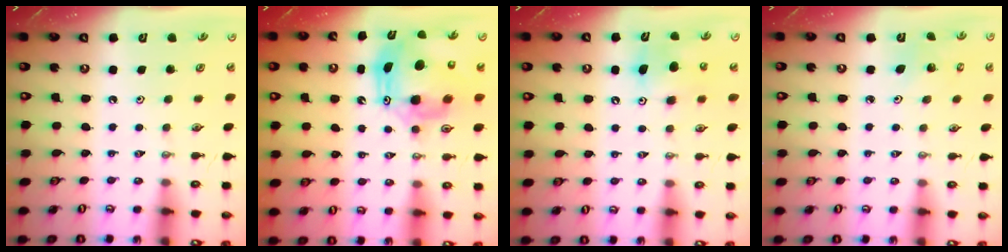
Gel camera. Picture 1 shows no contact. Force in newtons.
{"total": 13.8, "press": 13.8, "slide": 1.6}
{"total": 8.7, "press": 8.7, "slide": 1.1}
{"total": 3.5, "press": 3.5, "slide": 0.2}